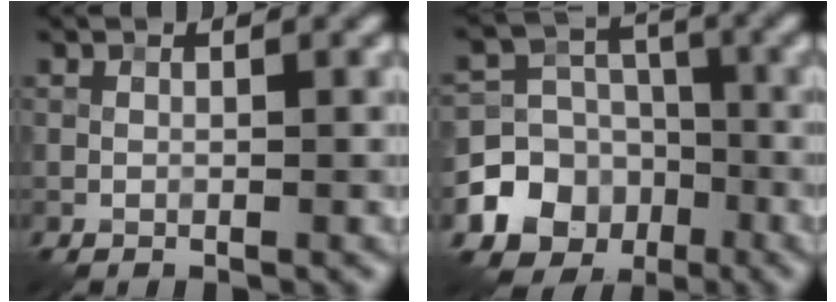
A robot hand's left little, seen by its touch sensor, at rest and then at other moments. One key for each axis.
{"total": 8.3, "fx": -3.5, "fy": 7.1, "fz": 2.3, "tx": -0.028, "ty": -0.010, "tz": -0.092}